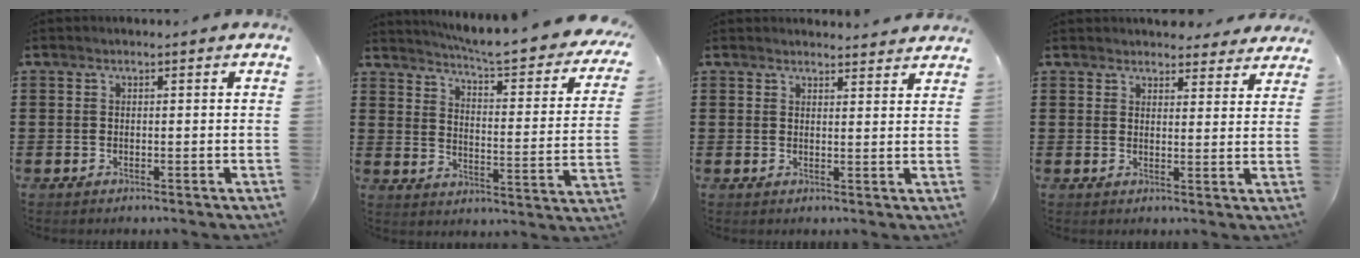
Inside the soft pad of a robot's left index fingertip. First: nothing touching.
{"total": 5.9, "force": [5.2, -0.5, 2.8], "torque": [-0.063, -0.051, 0.079]}
{"total": 2.3, "force": [2.3, 0.1, 0.1], "torque": [-0.001, -0.008, 0.043]}
{"total": 3.8, "force": [3.7, 0.7, 0.4], "torque": [-0.011, -0.014, 0.068]}